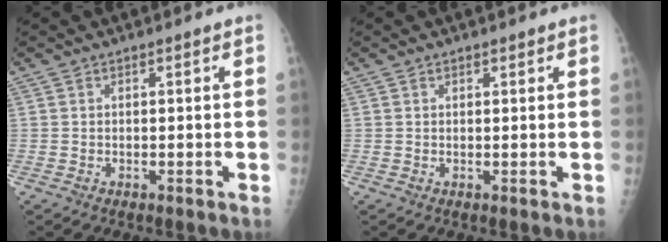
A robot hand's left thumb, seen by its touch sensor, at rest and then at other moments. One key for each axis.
{"total": 0.9, "fx": 0.6, "fy": 0.5, "fz": 0.2, "tx": 0.006, "ty": -0.004, "tz": 0.006}